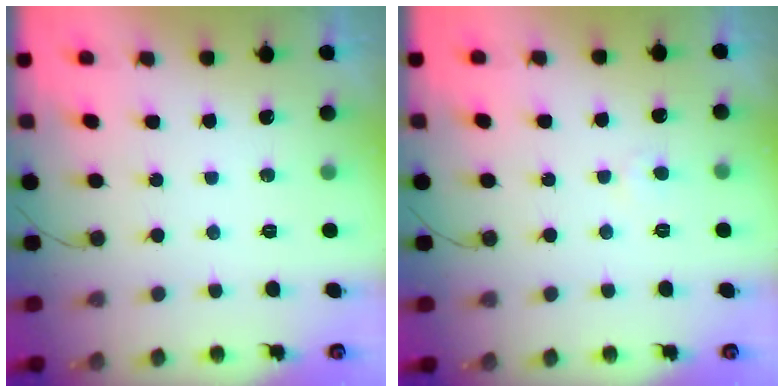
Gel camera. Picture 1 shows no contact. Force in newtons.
{"total": 2.3, "press": 2.3, "slide": 0.1}